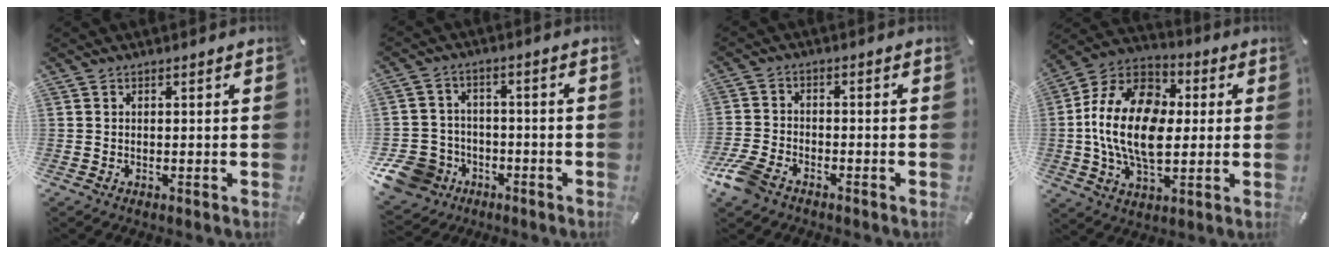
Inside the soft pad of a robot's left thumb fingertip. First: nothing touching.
{"total": 11.6, "force": [-5.7, 9.5, 3.3], "torque": [-0.079, 0.043, -0.099]}
{"total": 7.1, "force": [-4.9, 3.7, 3.5], "torque": [-0.094, 0.012, -0.100]}
{"total": 19.5, "force": [-0.9, 12.8, 14.7], "torque": [-0.314, 0.013, -0.020]}